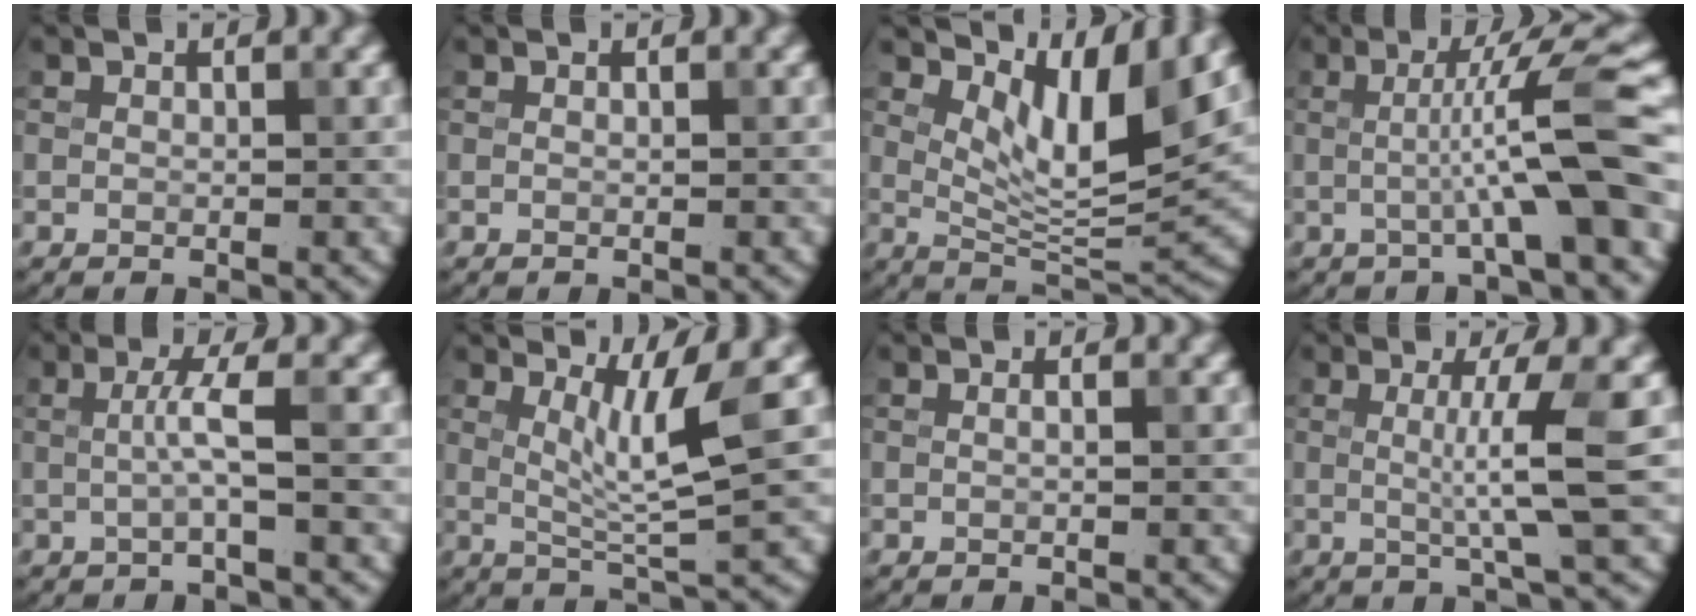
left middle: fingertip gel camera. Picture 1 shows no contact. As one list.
[{"total": 0.0}, {"total": 6.3, "force": [3.3, 2.0, 4.9], "torque": [-0.086, -0.014, 0.060]}, {"total": 6.9, "force": [-0.9, 0.3, 6.9], "torque": [-0.110, 0.017, -0.015]}, {"total": 2.0, "force": [-0.2, -0.3, 2.0], "torque": [-0.047, 0.003, 0.000]}, {"total": 4.0, "force": [1.4, 0.2, 3.8], "torque": [-0.070, -0.005, 0.033]}, {"total": 0.0}, {"total": 4.3, "force": [0.1, 0.0, 4.3], "torque": [-0.075, 0.000, 0.002]}]